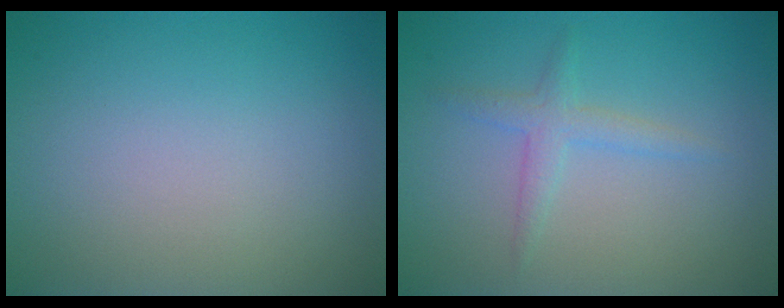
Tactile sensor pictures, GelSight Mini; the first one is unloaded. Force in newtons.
{"total": 1.8, "press": 1.8, "slide": 0.1}